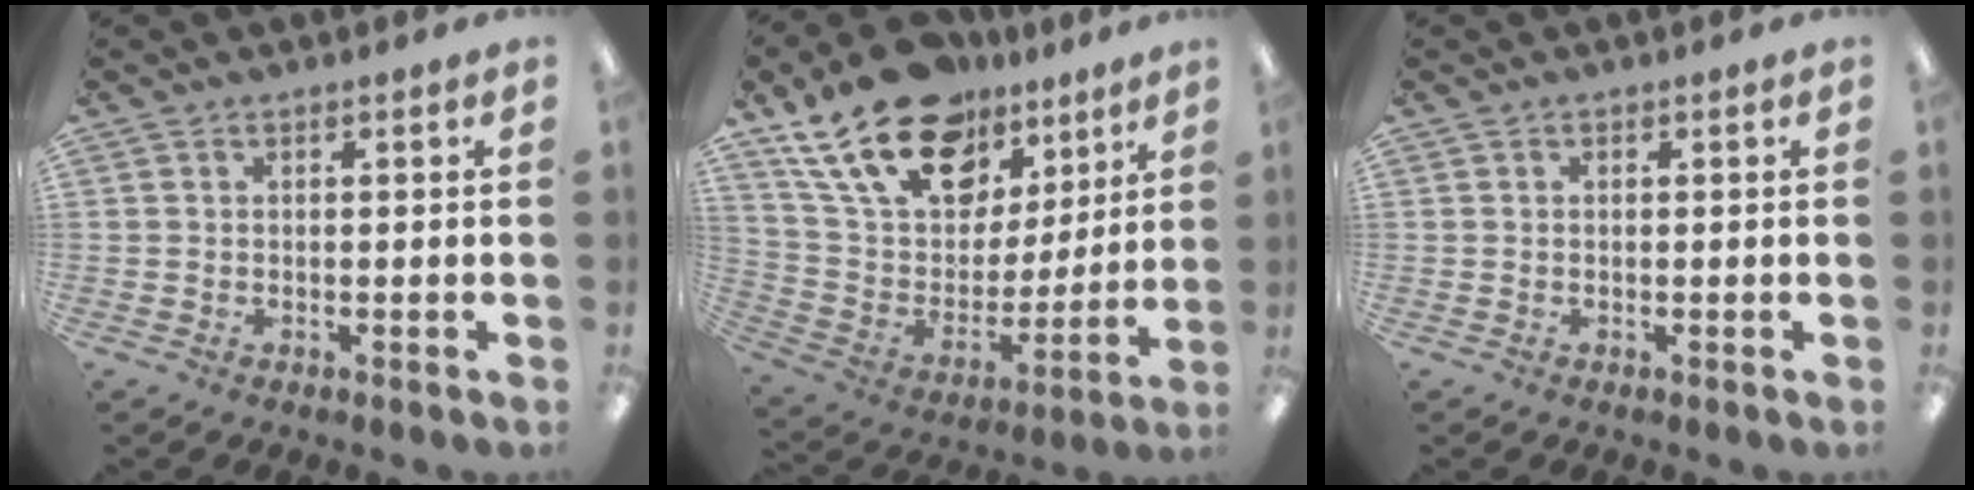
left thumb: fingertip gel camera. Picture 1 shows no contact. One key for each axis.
{"total": 22.0, "fx": 14.7, "fy": 12.4, "fz": 10.6, "tx": -0.199, "ty": -0.075, "tz": 0.270}
{"total": 0.0}